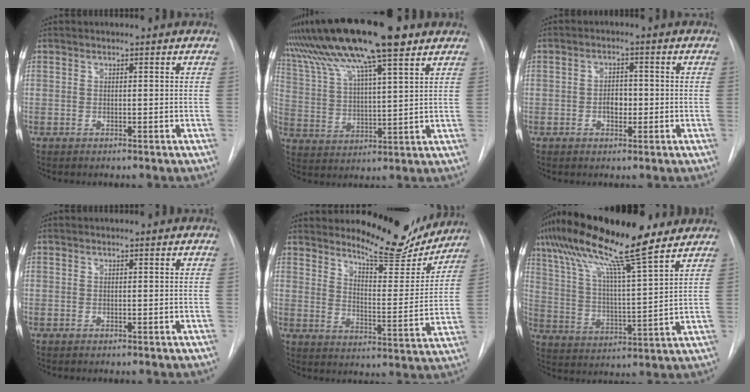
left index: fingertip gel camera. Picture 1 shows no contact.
{"total": 18.5, "force": [13.1, 1.9, 12.9], "torque": [-0.241, 0.036, 0.228]}
{"total": 2.8, "force": [-0.5, 1.7, 2.1], "torque": [-0.032, 0.004, -0.006]}
{"total": 0.0}
{"total": 13.3, "force": [12.5, 2.6, 3.6], "torque": [-0.048, -0.040, 0.170]}
{"total": 19.7, "force": [14.1, 1.6, 13.7], "torque": [-0.254, 0.033, 0.238]}